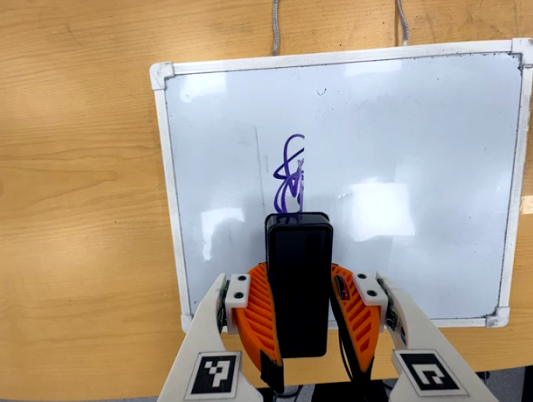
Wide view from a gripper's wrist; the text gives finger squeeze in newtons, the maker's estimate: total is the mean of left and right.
{"total": 6.9, "left": 6.0, "right": 7.7}